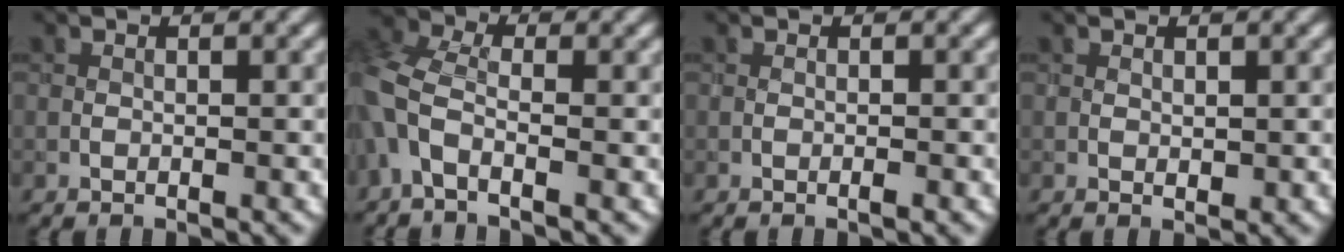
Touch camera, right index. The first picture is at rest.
{"total": 5.9, "force": [-1.6, 3.5, 4.5], "torque": [-0.124, -0.001, -0.050]}
{"total": 0.6, "force": [-0.3, 0.1, 0.5], "torque": [-0.010, -0.001, -0.004]}
{"total": 0.7, "force": [0.2, 0.5, 0.5], "torque": [-0.006, -0.002, 0.005]}